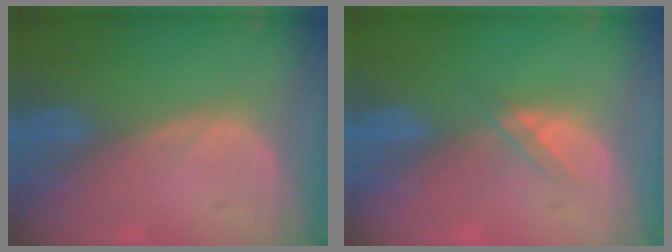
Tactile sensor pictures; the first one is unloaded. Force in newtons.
{"total": 1.8, "press": 1.8, "slide": 0.2}